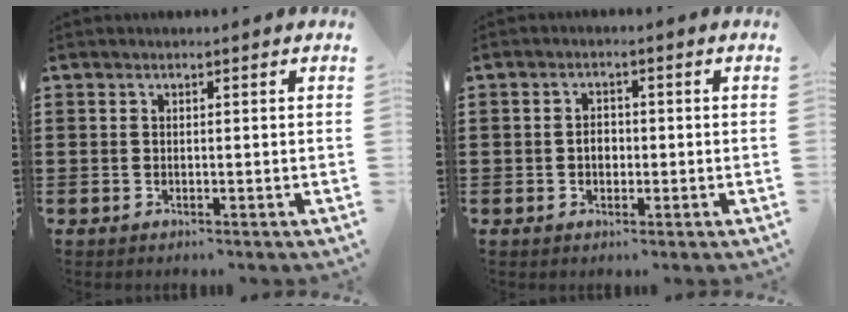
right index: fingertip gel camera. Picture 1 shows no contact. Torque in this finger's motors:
{"motor_torque": [1.03, 1.00, 0.08, 0.01]}